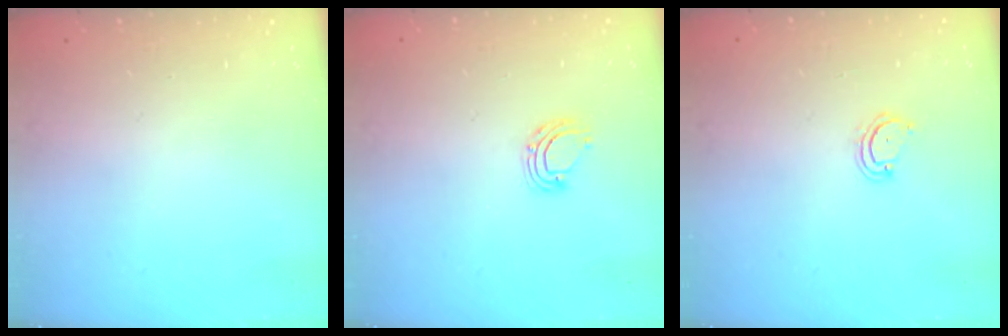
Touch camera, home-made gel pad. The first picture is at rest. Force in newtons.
{"total": 6.9, "press": 6.8, "slide": 0.9}
{"total": 3.9, "press": 3.9, "slide": 0.3}